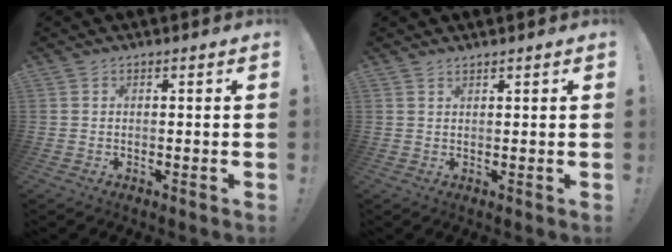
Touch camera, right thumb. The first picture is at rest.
{"total": 1.1, "force": [1.1, 0.2, 0.4], "torque": [-0.003, -0.004, 0.020]}